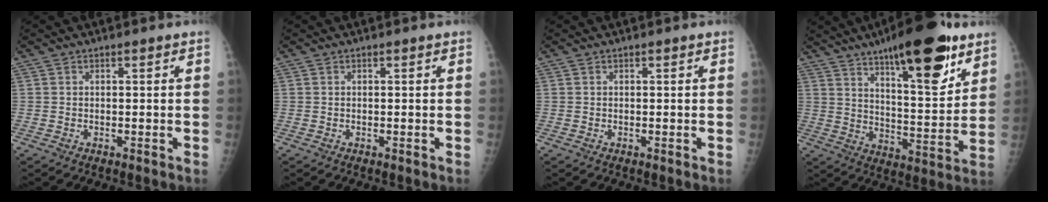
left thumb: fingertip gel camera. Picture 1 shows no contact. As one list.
[{"total": 0.0}, {"total": 0.0}, {"total": 21.0, "force": [12.4, 6.2, 15.8], "torque": [-0.207, -0.061, 0.193]}]